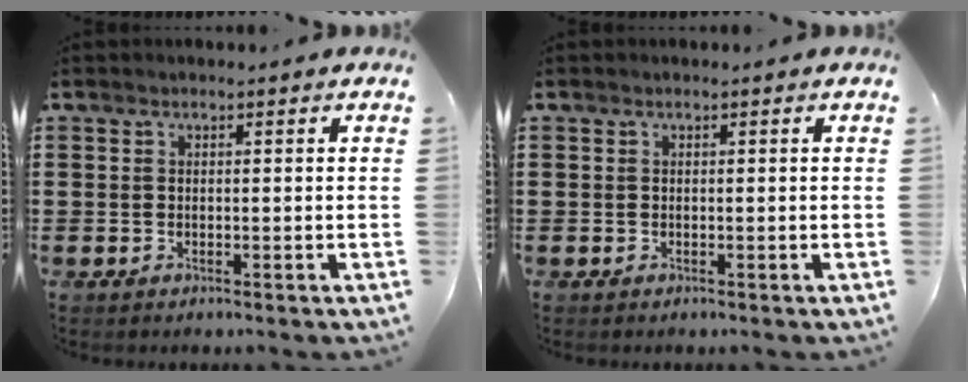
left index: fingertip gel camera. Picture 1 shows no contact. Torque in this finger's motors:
{"motor_torque": [0.00, 0.00, 0.00, 0.00]}